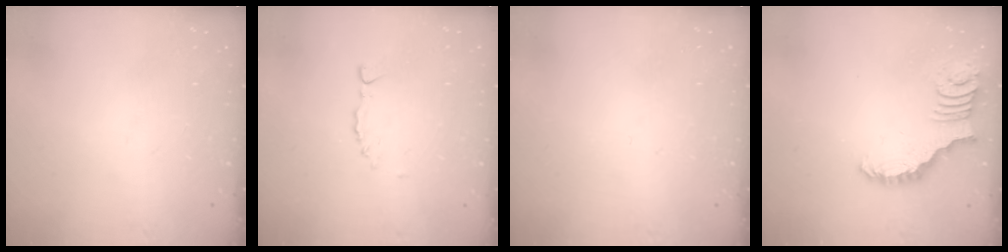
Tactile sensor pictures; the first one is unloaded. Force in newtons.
{"total": 3.1, "press": 3.1, "slide": 0.5}
{"total": 0.0}
{"total": 2.5, "press": 2.5, "slide": 0.5}